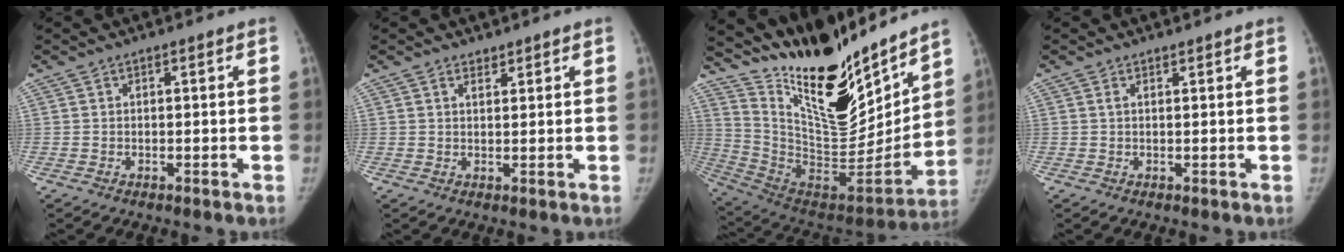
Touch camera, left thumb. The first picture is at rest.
{"total": 1.4, "force": [1.2, 0.7, 0.2], "torque": [0.008, -0.011, 0.018]}
{"total": 26.5, "force": [21.2, 7.9, 13.8], "torque": [-0.177, -0.124, 0.362]}
{"total": 0.6, "force": [0.5, 0.1, 0.2], "torque": [-0.003, -0.005, 0.009]}